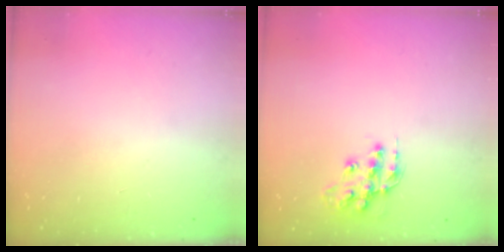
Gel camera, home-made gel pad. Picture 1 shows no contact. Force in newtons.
{"total": 13.0, "press": 13.0, "slide": 1.0}